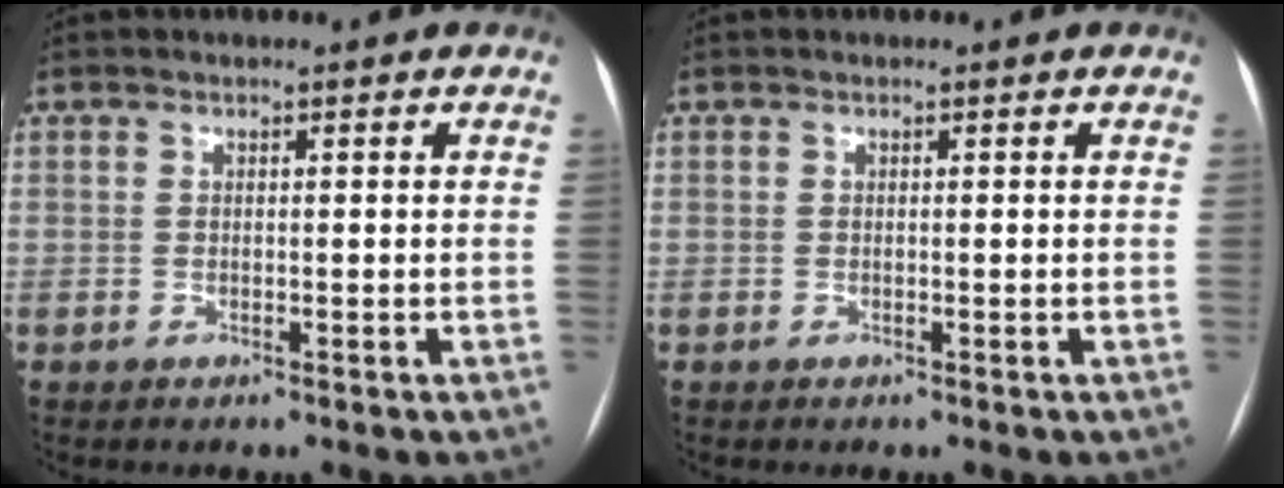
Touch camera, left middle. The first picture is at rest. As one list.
[{"total": 0.0}]